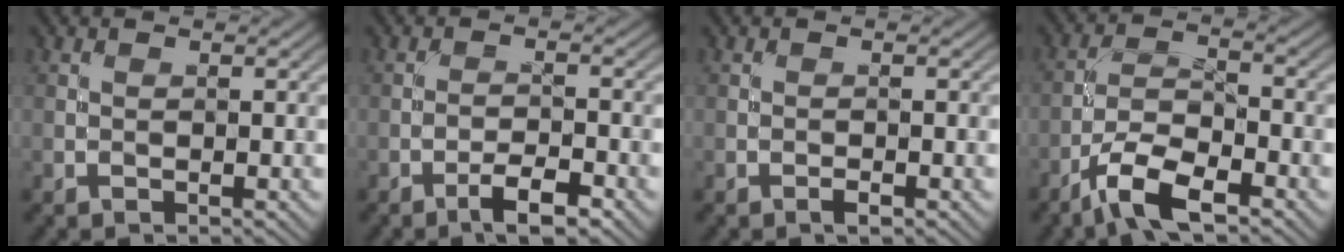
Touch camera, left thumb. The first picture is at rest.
{"total": 4.1, "force": [-2.7, 0.9, 2.9], "torque": [-0.051, 0.008, -0.049]}
{"total": 0.8, "force": [-0.5, 0.2, 0.6], "torque": [-0.010, 0.002, -0.011]}
{"total": 7.9, "force": [-5.3, 2.3, 5.4], "torque": [-0.101, 0.002, -0.113]}